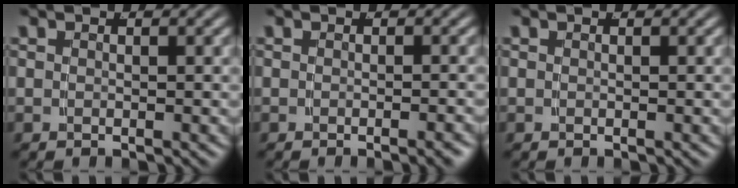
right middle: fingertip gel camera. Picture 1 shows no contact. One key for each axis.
{"total": 1.1, "fx": -0.9, "fy": 0.0, "fz": 0.7, "tx": -0.007, "ty": 0.004, "tz": -0.016}
{"total": 0.0}